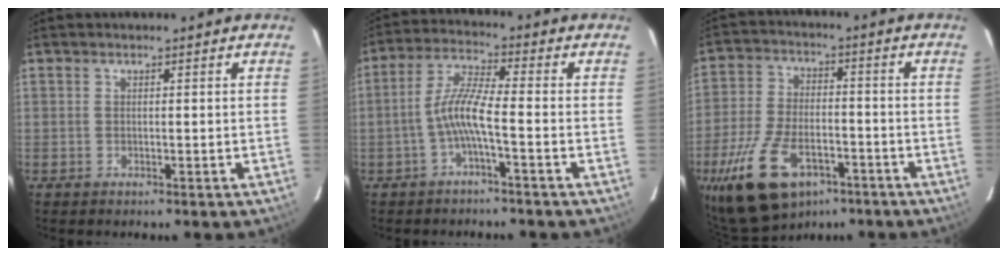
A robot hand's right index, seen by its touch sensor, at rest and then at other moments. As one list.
[{"total": 6.2, "force": [-2.4, 0.3, 5.7], "torque": [-0.131, 0.014, -0.046]}, {"total": 16.8, "force": [-9.6, 8.9, 10.5], "torque": [-0.235, -0.022, -0.168]}]